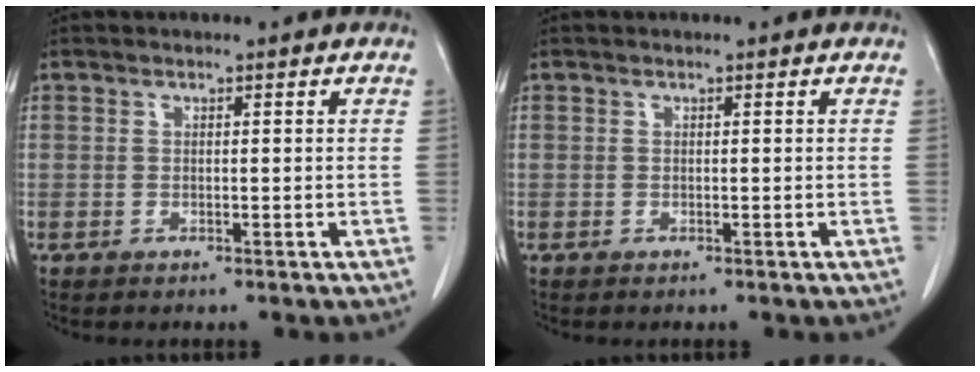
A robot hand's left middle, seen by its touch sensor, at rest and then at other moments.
{"total": 0.0}